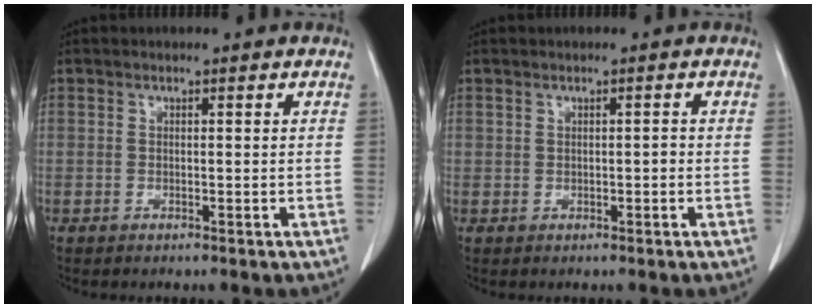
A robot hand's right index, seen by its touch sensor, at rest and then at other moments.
{"total": 0.8, "force": [0.0, 0.5, 0.6], "torque": [-0.012, 0.005, 0.001]}